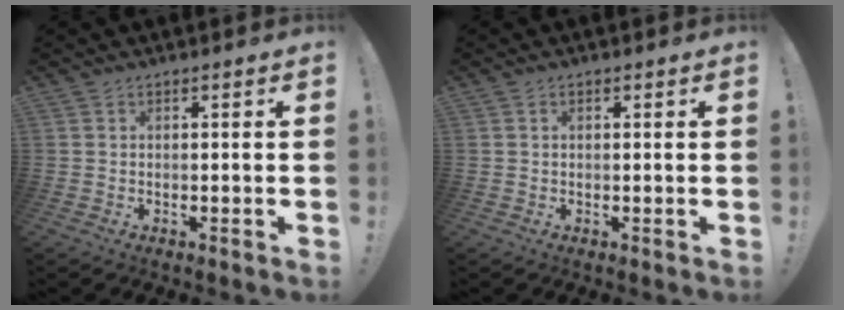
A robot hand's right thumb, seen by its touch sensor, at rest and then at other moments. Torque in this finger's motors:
{"motor_torque": [-0.04, -0.18, -0.36, 0.25, 0.08]}